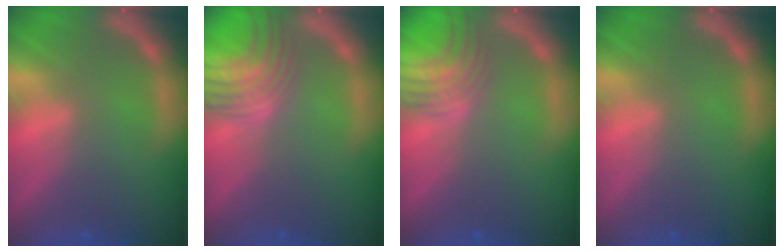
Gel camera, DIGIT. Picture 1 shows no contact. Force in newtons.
{"total": 8.1}
{"total": 6.6}
{"total": 0.0}